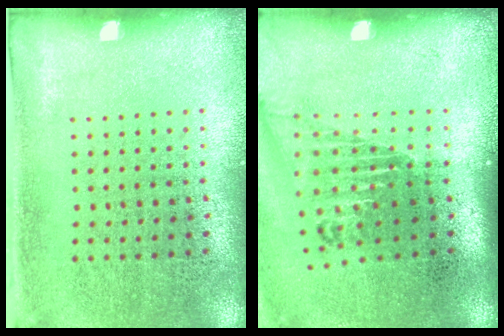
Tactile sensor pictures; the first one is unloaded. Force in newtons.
{"total": 1.6, "press": 1.2, "slide": 1.1}